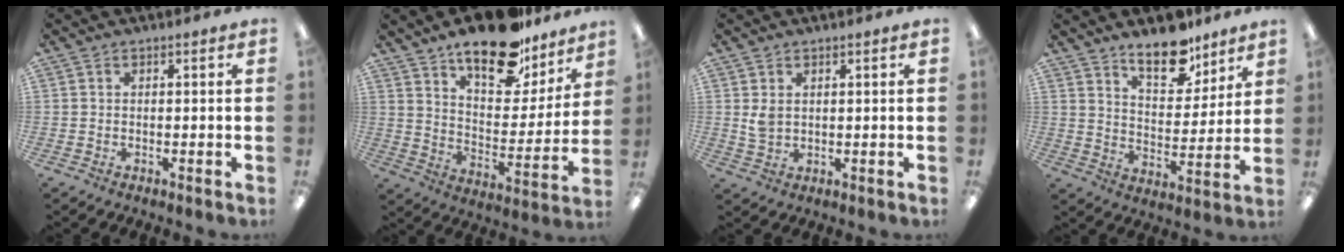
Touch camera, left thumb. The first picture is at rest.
{"total": 19.4, "force": [15.0, 7.7, 9.5], "torque": [-0.145, -0.100, 0.257]}
{"total": 3.4, "force": [1.4, 2.1, 2.2], "torque": [-0.040, -0.001, 0.023]}
{"total": 12.8, "force": [10.2, 5.4, 5.6], "torque": [-0.069, -0.066, 0.181]}